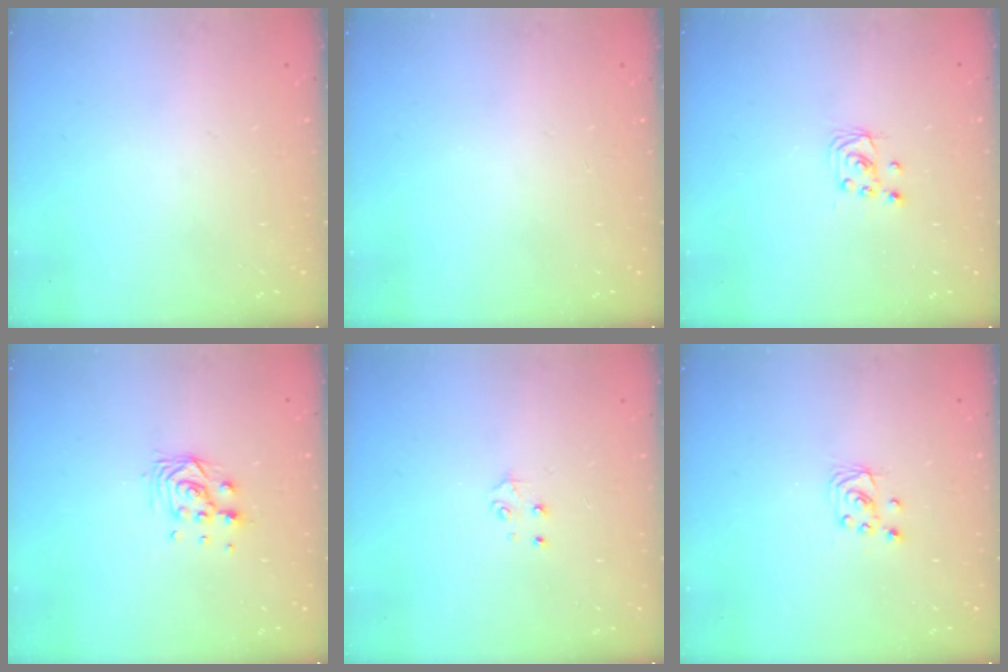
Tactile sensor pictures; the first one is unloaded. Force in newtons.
{"total": 0.0}
{"total": 2.4, "press": 2.4, "slide": 0.2}
{"total": 7.3, "press": 7.2, "slide": 0.6}
{"total": 3.7, "press": 3.7, "slide": 0.4}
{"total": 2.7, "press": 2.7, "slide": 0.2}